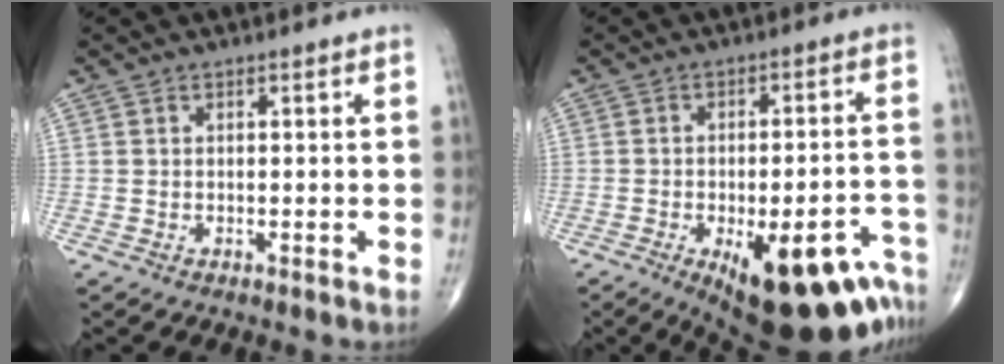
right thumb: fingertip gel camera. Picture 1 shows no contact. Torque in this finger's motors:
{"motor_torque": [2.06, 1.74, 1.15, -1.31, 0.37]}